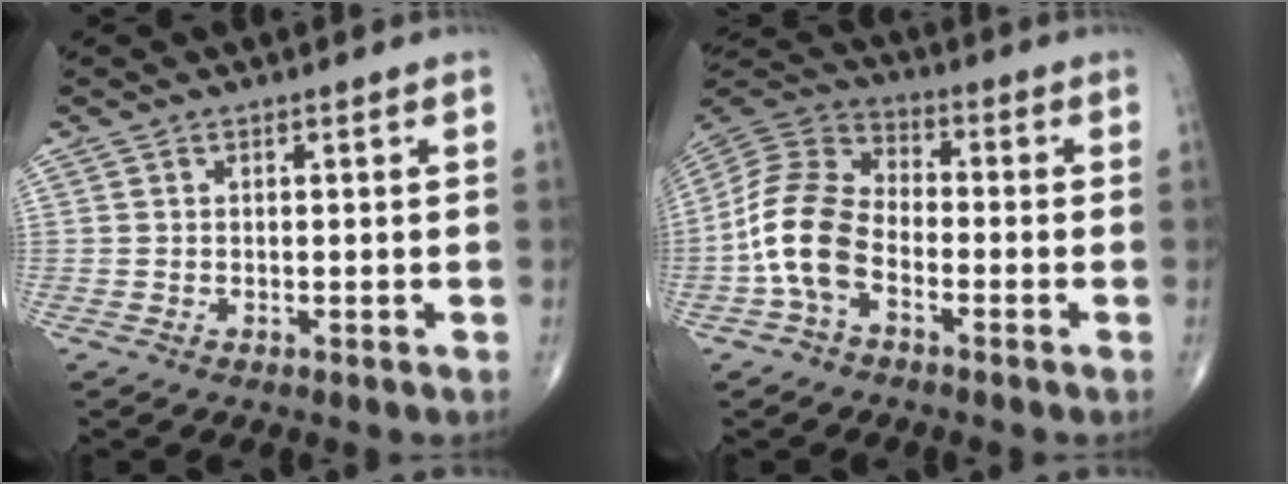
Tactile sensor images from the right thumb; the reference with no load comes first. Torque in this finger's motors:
{"motor_torque": [0.42, 0.31, 1.23, -0.21, 0.48]}